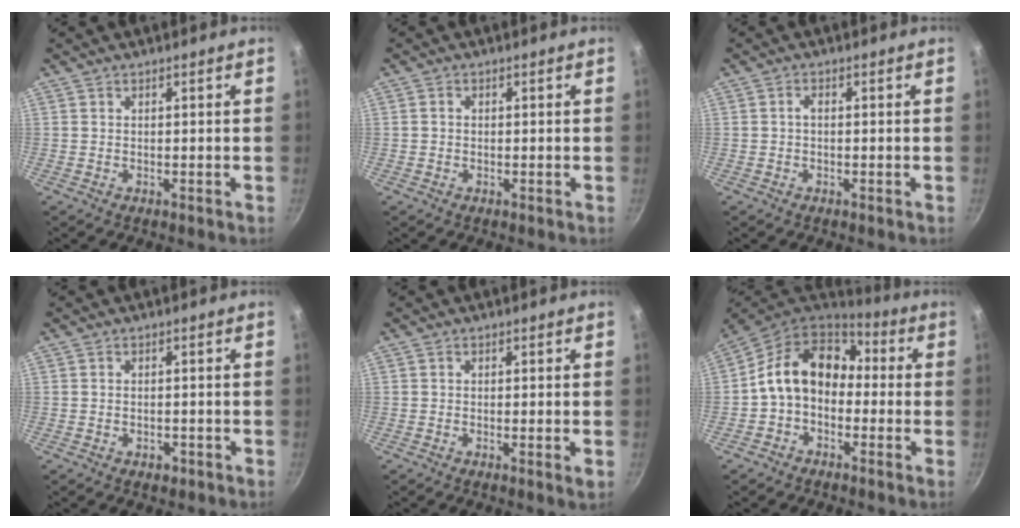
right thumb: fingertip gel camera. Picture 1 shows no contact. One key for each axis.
{"total": 0.9, "fx": -0.1, "fy": 0.8, "fz": 0.4, "tx": -0.007, "ty": 0.005, "tz": -0.003}
{"total": 1.2, "fx": -0.2, "fy": 0.7, "fz": 1.0, "tx": -0.018, "ty": 0.007, "tz": -0.004}
{"total": 1.8, "fx": -0.8, "fy": 1.1, "fz": 1.1, "tx": -0.016, "ty": 0.002, "tz": -0.010}
{"total": 1.6, "fx": -0.3, "fy": 0.1, "fz": 1.5, "tx": -0.026, "ty": -0.005, "tz": -0.006}
{"total": 13.9, "fx": -0.2, "fy": 10.5, "fz": 9.1, "tx": -0.122, "ty": 0.047, "tz": -0.026}